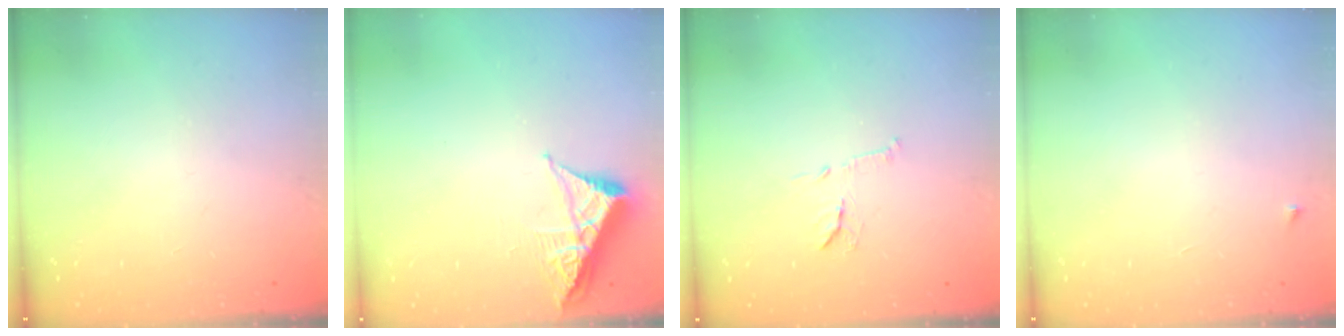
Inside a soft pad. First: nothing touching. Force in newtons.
{"total": 6.0, "press": 5.9, "slide": 0.8}
{"total": 9.1, "press": 9.1, "slide": 0.5}
{"total": 2.5, "press": 2.4, "slide": 0.4}